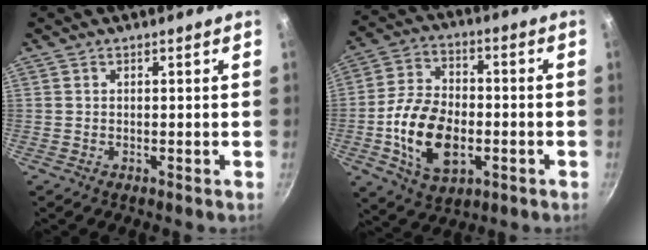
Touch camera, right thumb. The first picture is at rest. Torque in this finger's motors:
{"motor_torque": [0.02, 0.93, 0.25, 0.02, 0.38]}